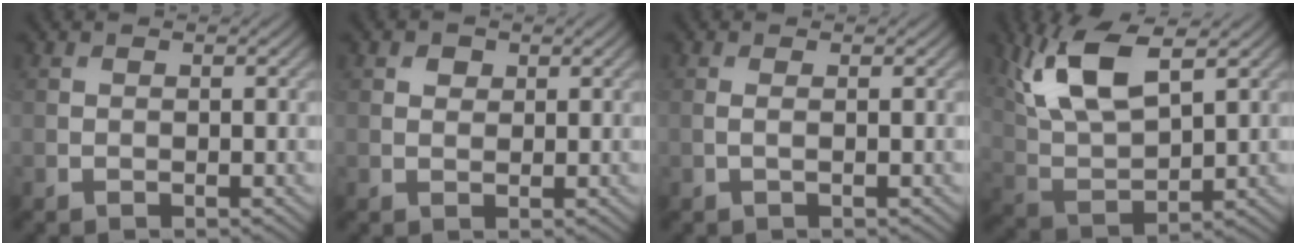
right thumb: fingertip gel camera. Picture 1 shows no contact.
{"total": 1.2, "force": [0.7, 0.9, 0.5], "torque": [-0.008, -0.001, 0.010]}
{"total": 0.8, "force": [0.0, 0.0, 0.8], "torque": [-0.020, 0.001, -0.002]}
{"total": 10.9, "force": [5.2, 4.4, 8.6], "torque": [-0.198, 0.007, 0.107]}